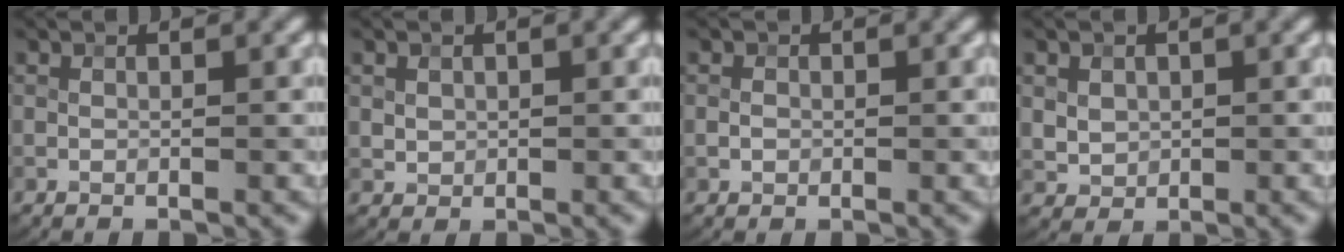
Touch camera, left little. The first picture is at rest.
{"total": 1.1, "force": [0.3, 0.9, 0.4], "torque": [-0.006, -0.002, 0.011]}
{"total": 1.0, "force": [-0.1, 0.9, 0.4], "torque": [-0.007, 0.001, -0.003]}
{"total": 2.0, "force": [0.6, 1.7, 0.9], "torque": [-0.022, -0.005, 0.022]}